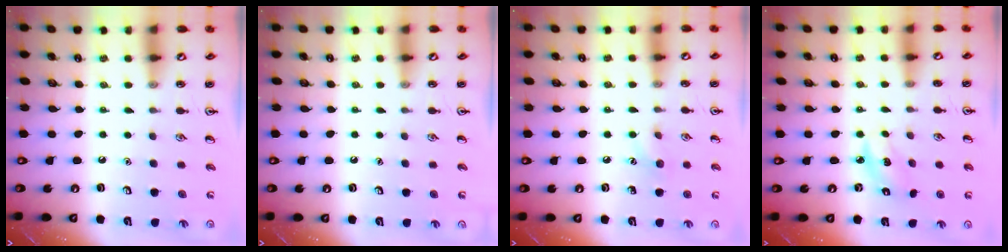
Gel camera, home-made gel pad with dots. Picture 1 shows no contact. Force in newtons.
{"total": 0.0}
{"total": 6.3, "press": 6.0, "slide": 1.9}
{"total": 3.0, "press": 3.0, "slide": 0.5}